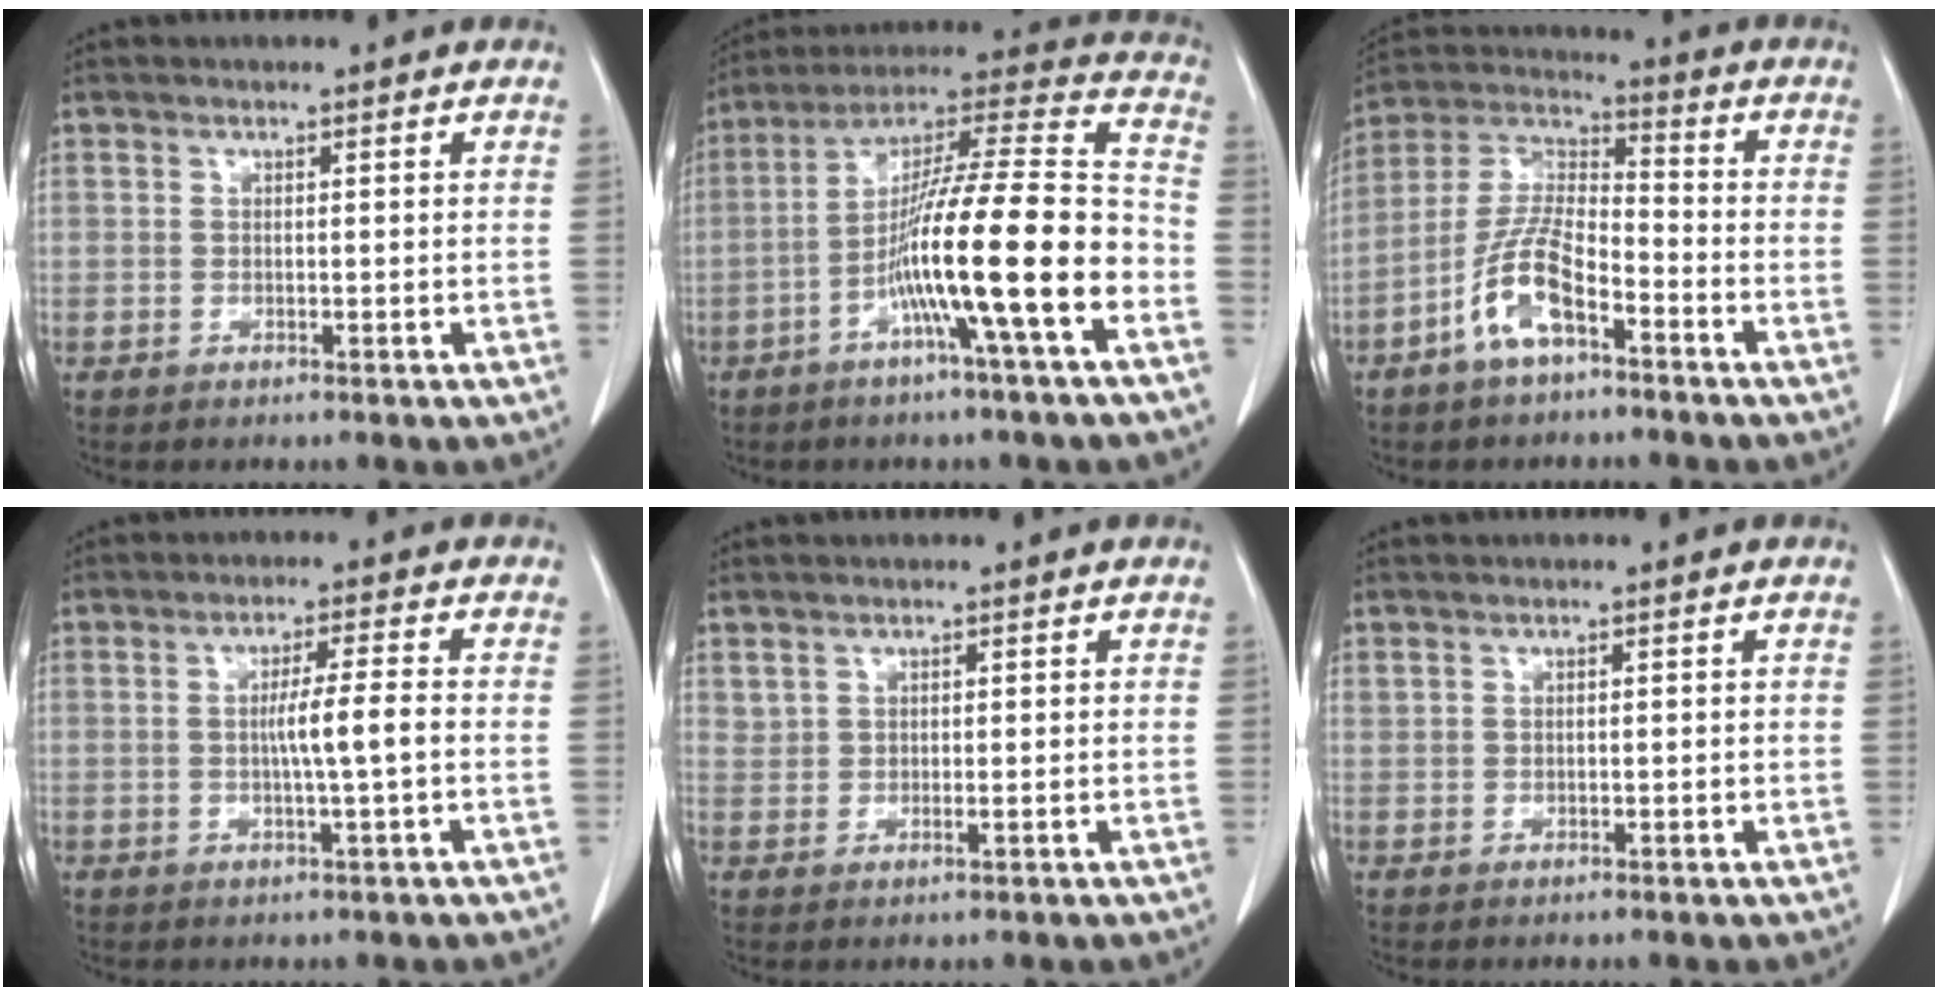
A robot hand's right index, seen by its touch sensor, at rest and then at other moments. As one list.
[{"total": 19.0, "force": [-6.6, 0.0, 17.9], "torque": [-0.301, 0.004, -0.120]}, {"total": 10.4, "force": [-5.5, 3.6, 8.1], "torque": [-0.179, 0.009, -0.106]}, {"total": 4.7, "force": [-0.5, -0.4, 4.7], "torque": [-0.079, 0.000, -0.009]}, {"total": 1.3, "force": [0.6, 0.6, 1.0], "torque": [-0.021, 0.000, 0.018]}, {"total": 0.5, "force": [0.2, 0.3, 0.4], "torque": [-0.012, 0.007, 0.009]}]